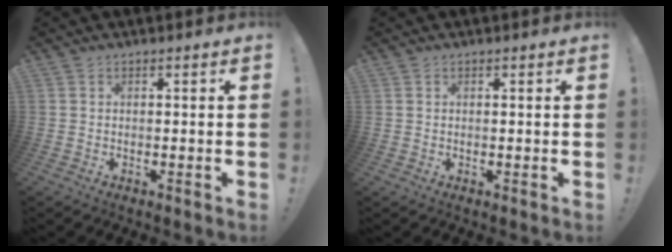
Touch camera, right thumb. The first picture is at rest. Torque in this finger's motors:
{"motor_torque": [1.02, 0.36, -0.04, -0.41, 0.00]}